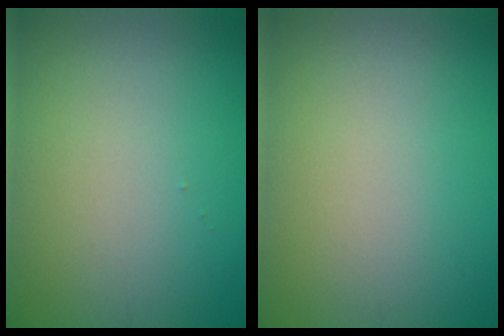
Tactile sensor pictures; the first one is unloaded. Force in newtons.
{"total": 0.0}